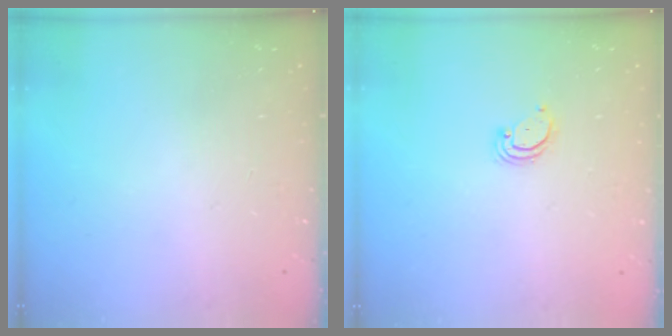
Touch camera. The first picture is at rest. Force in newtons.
{"total": 2.3, "press": 2.3, "slide": 0.2}